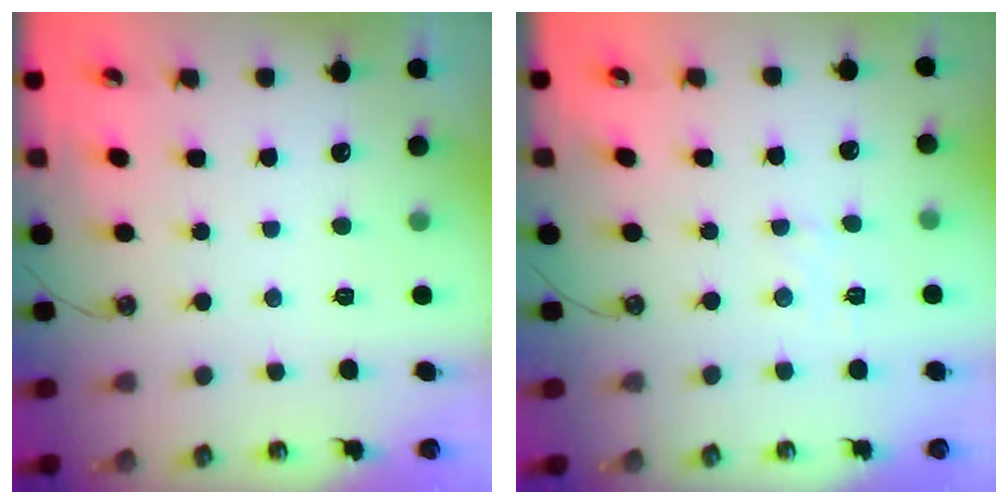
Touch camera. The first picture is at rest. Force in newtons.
{"total": 2.8, "press": 2.8, "slide": 0.4}